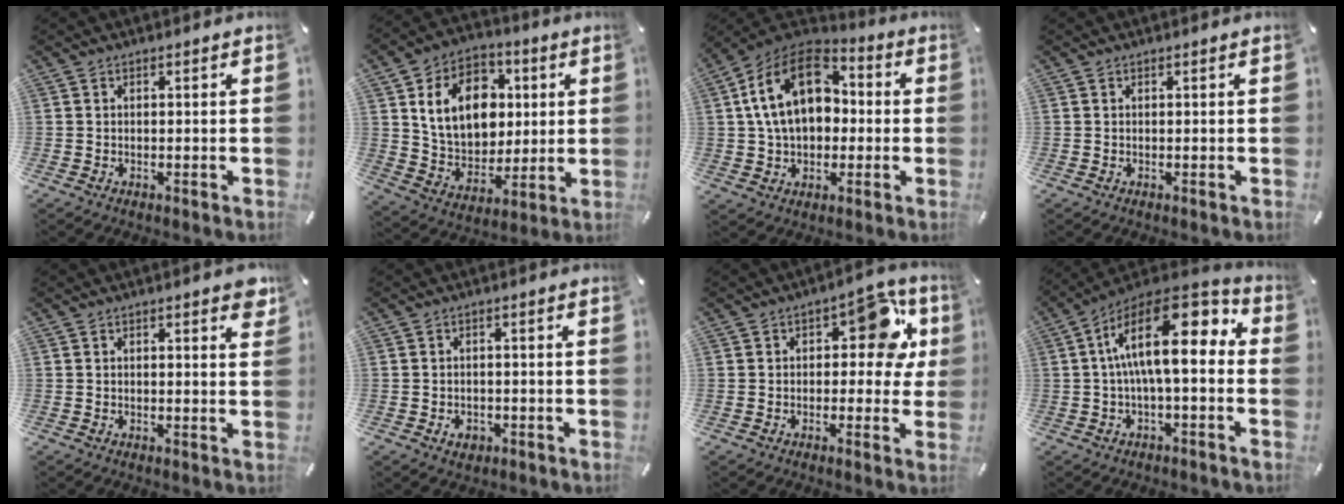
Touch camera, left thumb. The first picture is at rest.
{"total": 16.8, "force": [4.1, 13.3, 9.4], "torque": [-0.169, 0.002, 0.082]}
{"total": 18.1, "force": [3.4, 12.9, 12.1], "torque": [-0.234, 0.000, 0.059]}
{"total": 0.0}
{"total": 2.7, "force": [1.4, 0.8, 2.2], "torque": [-0.024, -0.006, 0.018]}
{"total": 3.2, "force": [-1.4, 2.3, 1.6], "torque": [-0.035, 0.002, -0.027]}
{"total": 13.4, "force": [3.7, 7.4, 10.5], "torque": [-0.119, -0.013, 0.058]}
{"total": 18.5, "force": [2.6, 7.8, 16.6], "torque": [-0.279, -0.014, 0.044]}